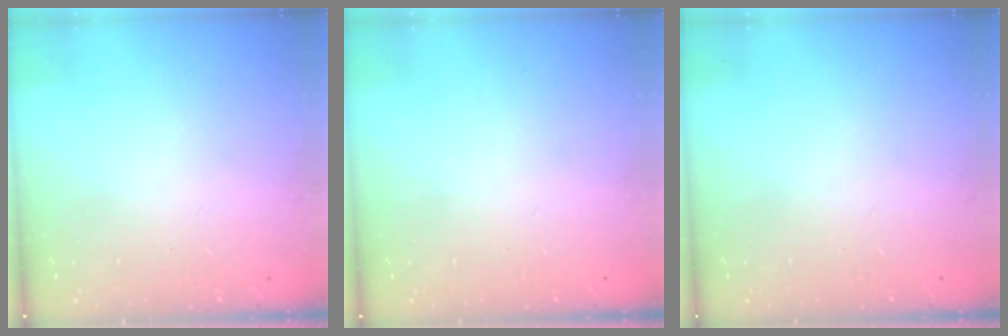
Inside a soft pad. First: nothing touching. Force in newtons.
{"total": 0.0}
{"total": 0.0}